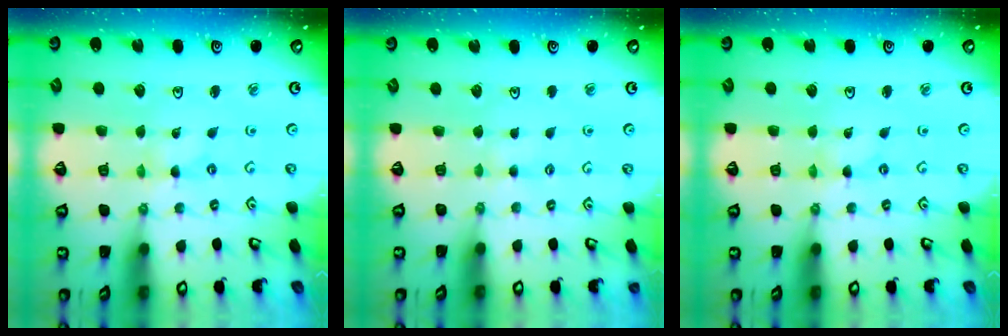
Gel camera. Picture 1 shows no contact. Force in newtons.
{"total": 2.3, "press": 2.3, "slide": 0.3}
{"total": 0.0}